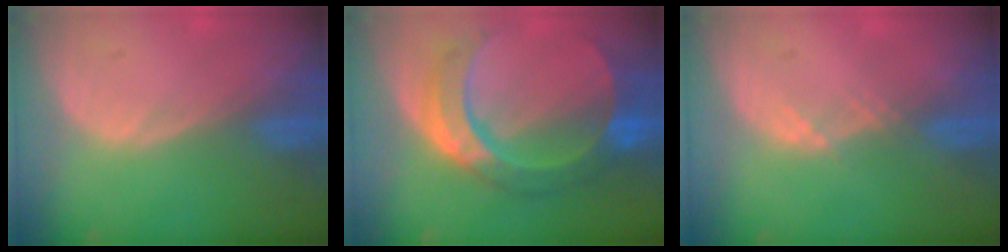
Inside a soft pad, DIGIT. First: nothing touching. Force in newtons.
{"total": 10.0, "press": 10.0, "slide": 0.9}
{"total": 1.3, "press": 1.1, "slide": 0.7}